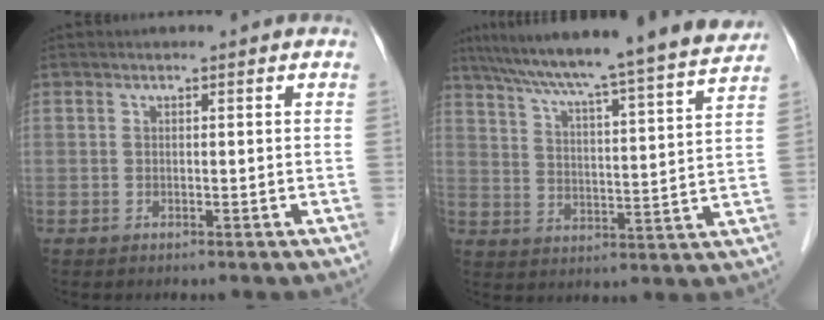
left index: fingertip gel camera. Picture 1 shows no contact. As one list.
[{"total": 21.6, "force": [19.4, -1.3, 9.3], "torque": [-0.156, -0.028, 0.265]}]